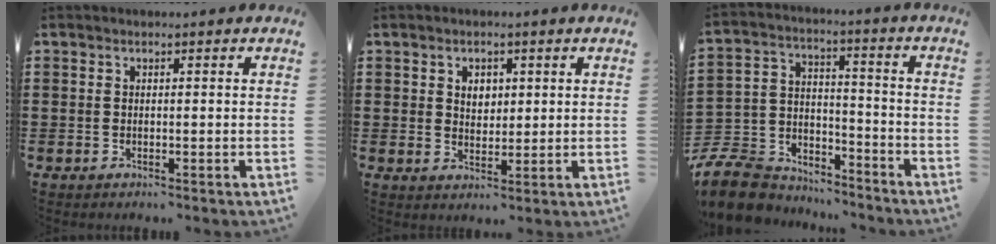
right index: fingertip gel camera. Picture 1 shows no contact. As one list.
[{"total": 2.7, "force": [1.0, 2.1, 1.5], "torque": [-0.028, 0.006, 0.015]}, {"total": 9.8, "force": [-8.9, 3.4, 2.1], "torque": [-0.065, 0.018, -0.182]}]